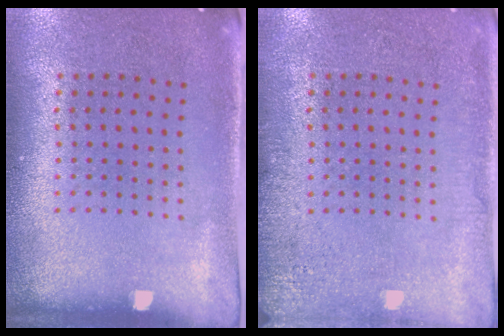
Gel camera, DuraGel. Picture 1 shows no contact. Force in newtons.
{"total": 2.5, "press": 2.4, "slide": 0.5}